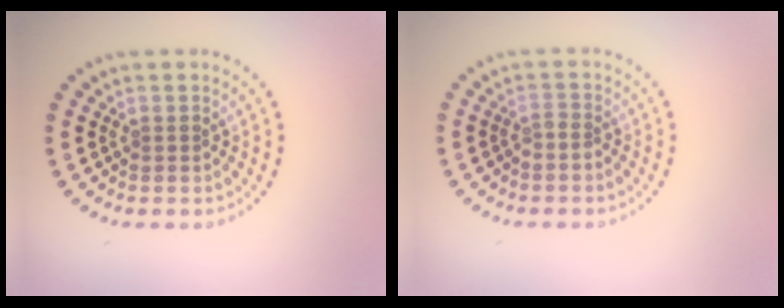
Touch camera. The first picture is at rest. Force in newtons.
{"total": 0.8, "press": 0.5, "slide": 0.6}